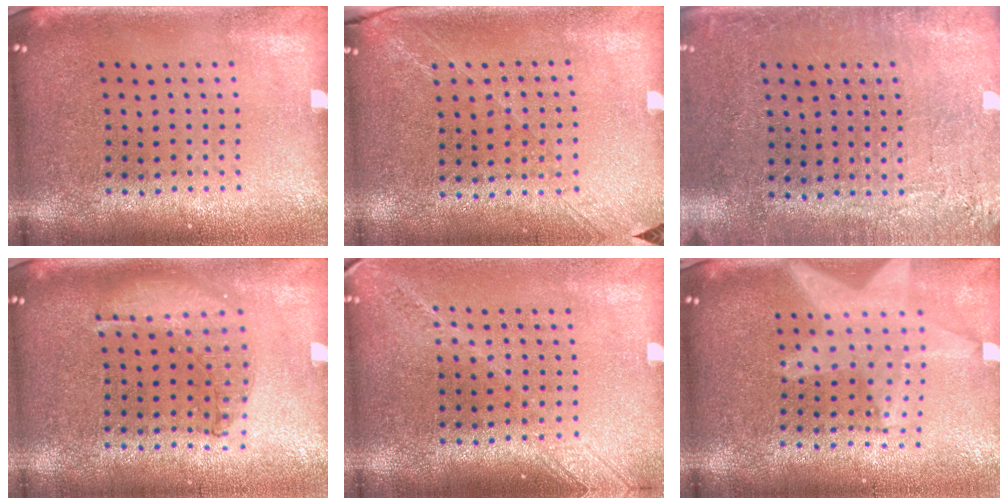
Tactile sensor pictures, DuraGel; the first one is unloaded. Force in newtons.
{"total": 1.2, "press": 1.0, "slide": 0.7}
{"total": 2.7, "press": 2.4, "slide": 1.3}
{"total": 1.0, "press": 0.9, "slide": 0.3}
{"total": 1.7, "press": 1.3, "slide": 1.1}
{"total": 2.2, "press": 1.8, "slide": 1.2}